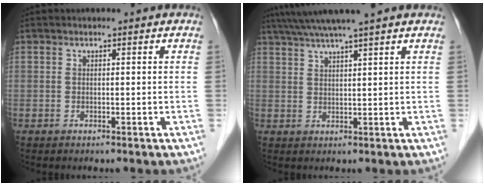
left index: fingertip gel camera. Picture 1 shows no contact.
{"total": 8.0, "force": [6.6, -1.2, 4.3], "torque": [-0.071, 0.026, 0.102]}